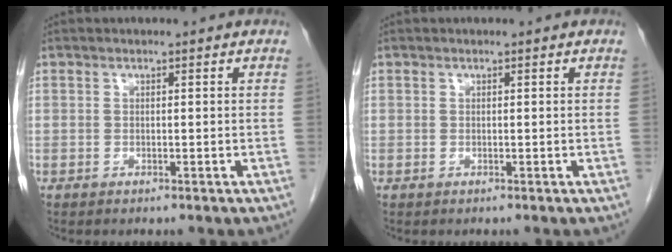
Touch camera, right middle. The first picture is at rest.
{"total": 0.0}